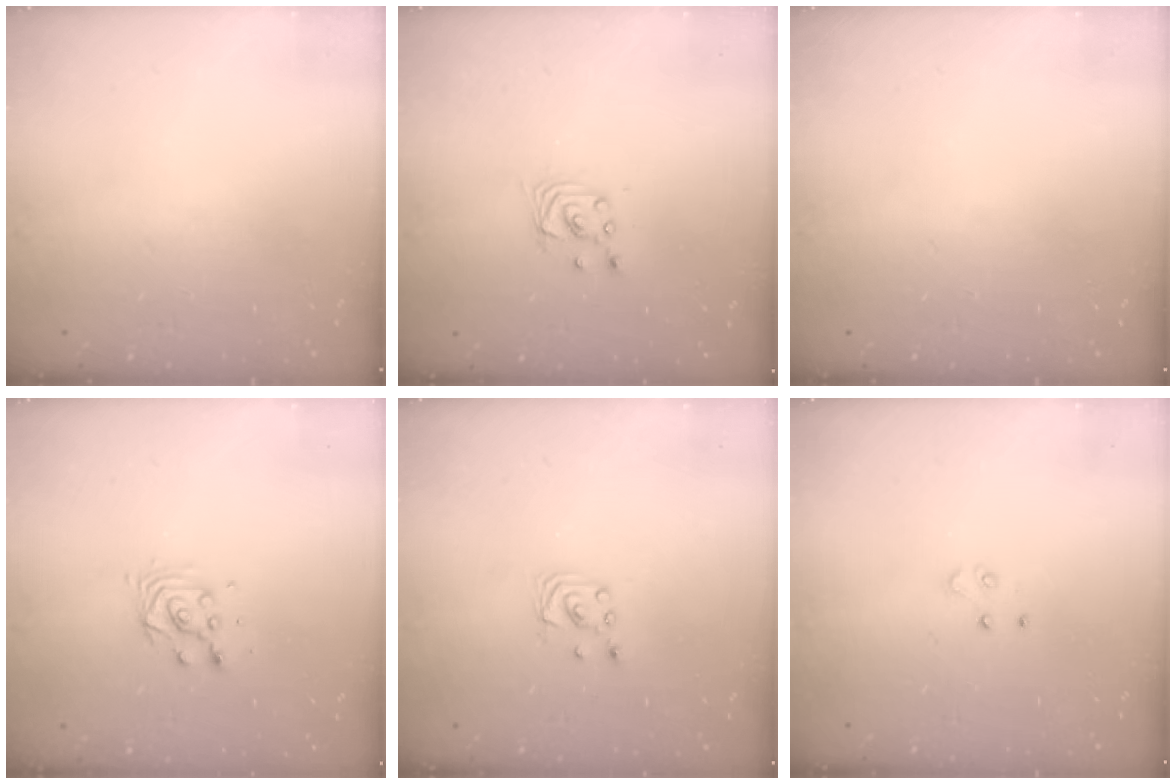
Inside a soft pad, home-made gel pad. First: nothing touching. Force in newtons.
{"total": 2.9, "press": 2.9, "slide": 0.2}
{"total": 0.0}
{"total": 4.7, "press": 4.7, "slide": 0.4}
{"total": 2.2, "press": 2.2, "slide": 0.2}
{"total": 3.5, "press": 3.5, "slide": 0.3}